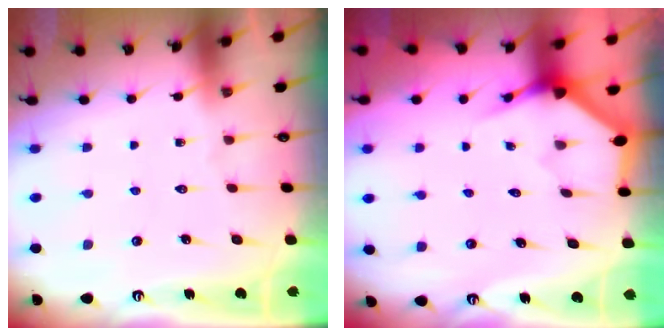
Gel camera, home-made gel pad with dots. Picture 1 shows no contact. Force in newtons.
{"total": 3.6, "press": 3.6, "slide": 0.2}